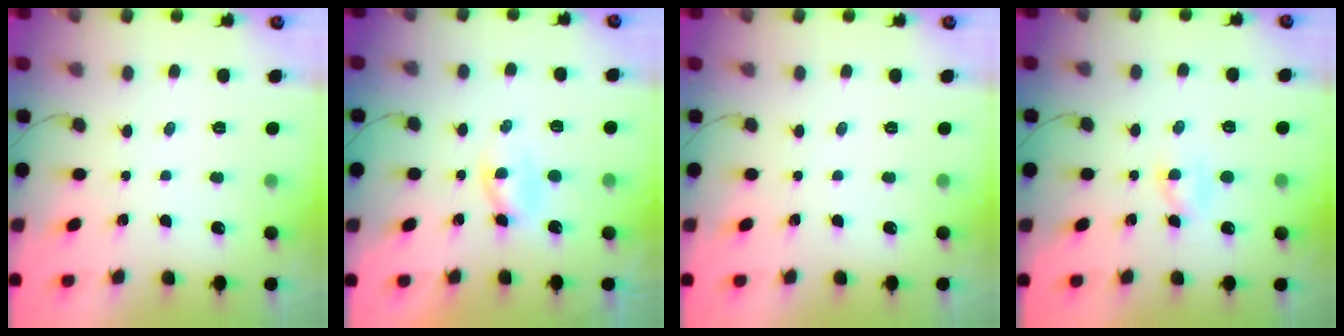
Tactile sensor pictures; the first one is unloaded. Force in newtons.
{"total": 1.9, "press": 1.6, "slide": 1.0}
{"total": 0.0}
{"total": 2.0, "press": 1.8, "slide": 0.8}